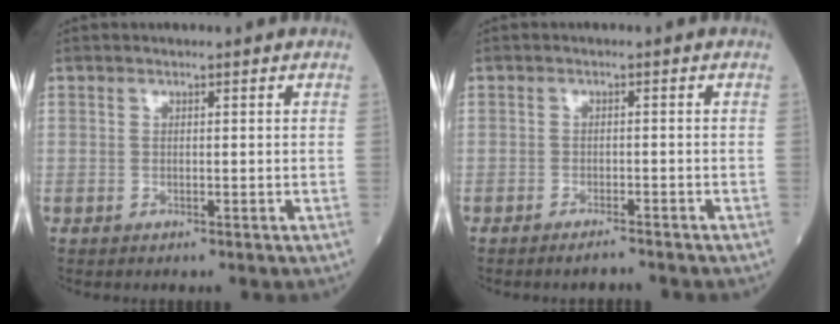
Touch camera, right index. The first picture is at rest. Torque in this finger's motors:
{"motor_torque": [-0.09, -0.02, -0.01, -0.04]}